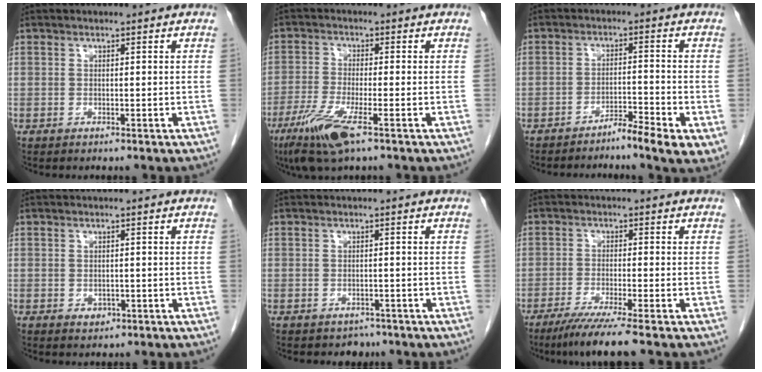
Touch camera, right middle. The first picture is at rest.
{"total": 8.0, "force": [-4.6, 0.7, 6.6], "torque": [-0.140, -0.023, -0.086]}
{"total": 1.2, "force": [-0.8, -0.2, 0.9], "torque": [-0.015, 0.000, -0.011]}
{"total": 1.2, "force": [-0.4, 1.0, 0.6], "torque": [-0.008, 0.002, -0.001]}
{"total": 2.3, "force": [-1.7, 1.6, 0.2], "torque": [-0.005, 0.004, -0.024]}
{"total": 6.8, "force": [-5.1, -1.0, 4.4], "torque": [-0.069, -0.020, -0.089]}